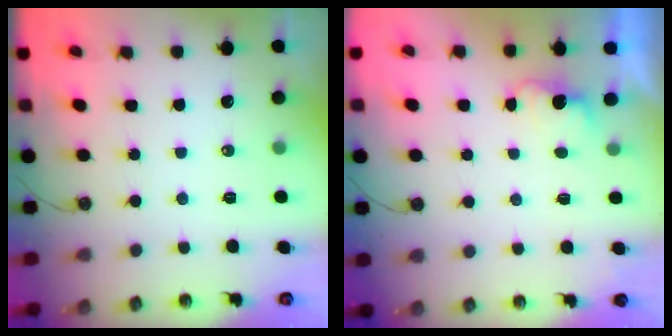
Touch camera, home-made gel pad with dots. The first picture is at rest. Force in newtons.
{"total": 1.4, "press": 1.2, "slide": 0.7}